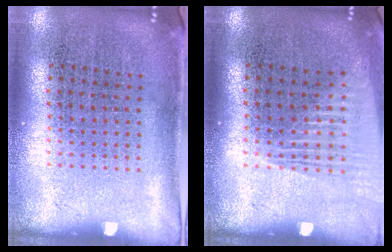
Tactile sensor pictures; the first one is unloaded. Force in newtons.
{"total": 1.3, "press": 1.2, "slide": 0.2}